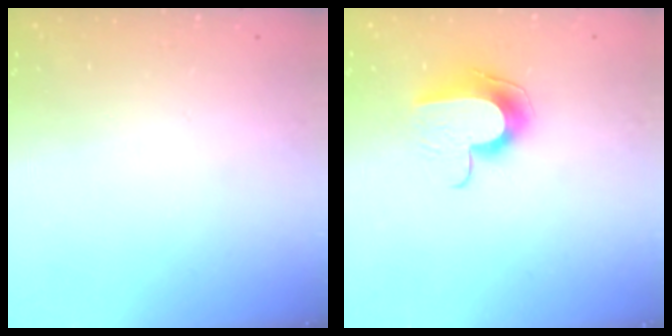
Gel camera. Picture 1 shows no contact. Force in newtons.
{"total": 9.9, "press": 9.9, "slide": 0.3}